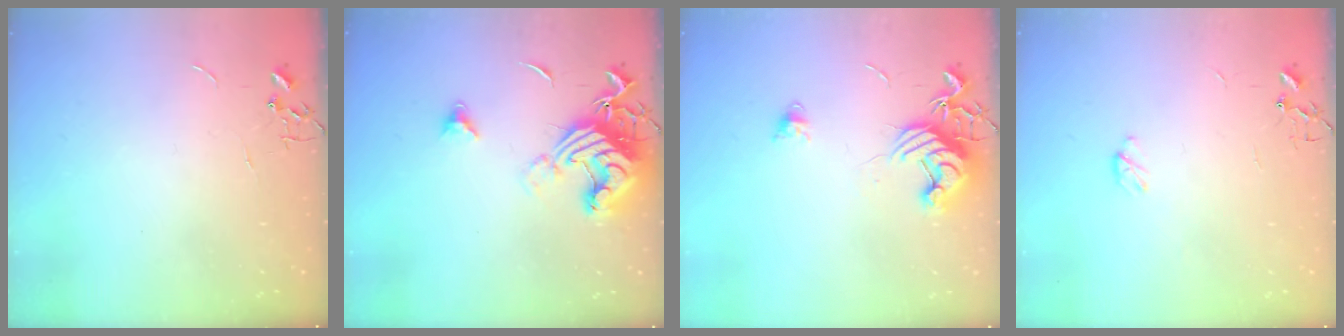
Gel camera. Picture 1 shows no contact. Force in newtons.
{"total": 15.5, "press": 15.4, "slide": 1.8}
{"total": 11.6, "press": 11.6, "slide": 0.5}
{"total": 3.9, "press": 3.8, "slide": 0.5}